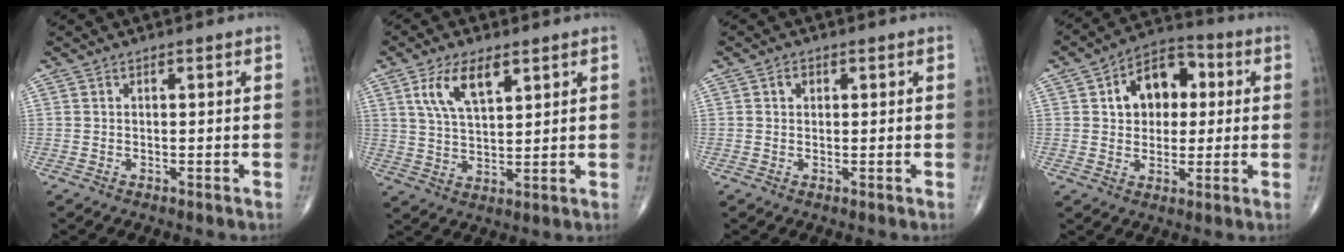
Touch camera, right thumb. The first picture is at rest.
{"total": 8.7, "force": [4.3, 3.8, 6.6], "torque": [-0.115, -0.015, 0.086]}
{"total": 1.4, "force": [0.4, 1.2, 0.6], "torque": [-0.004, 0.001, 0.004]}
{"total": 11.7, "force": [2.5, 8.3, 7.9], "torque": [-0.081, 0.018, 0.031]}